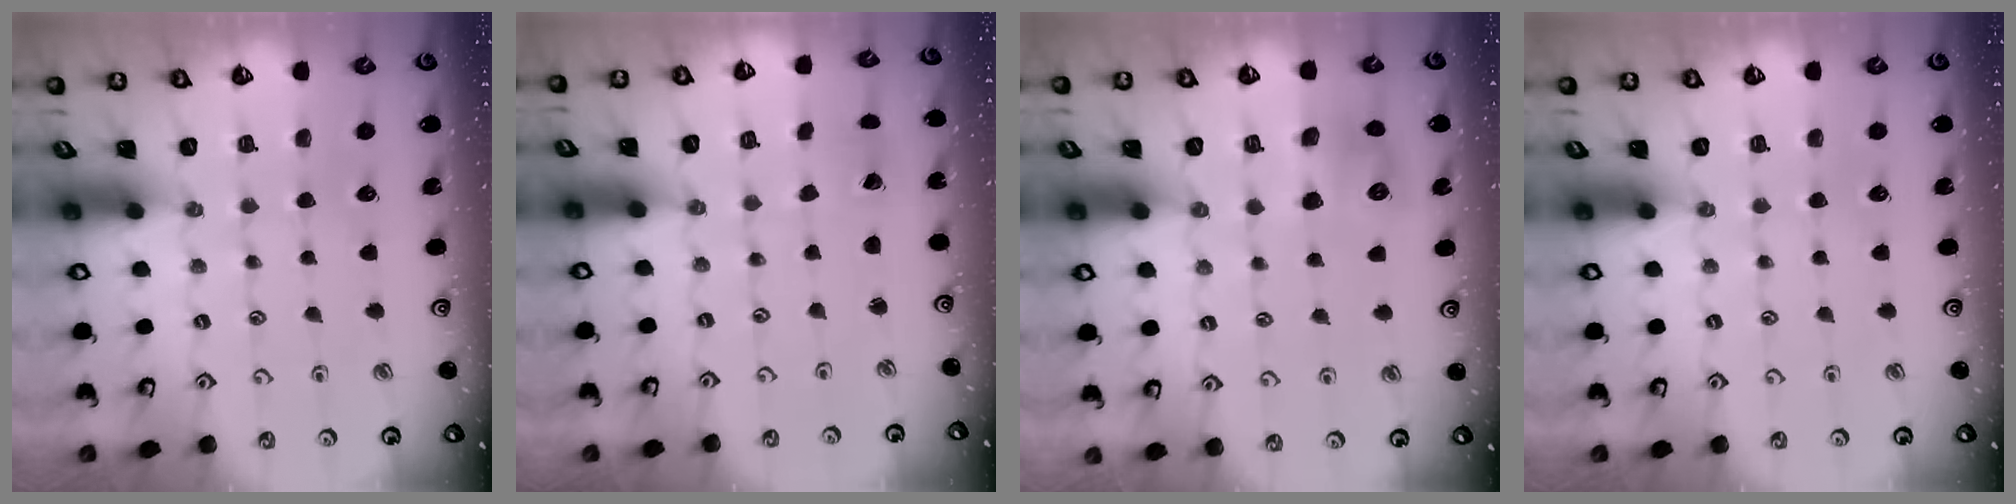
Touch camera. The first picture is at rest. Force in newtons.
{"total": 2.1, "press": 2.1, "slide": 0.1}
{"total": 8.4, "press": 8.4, "slide": 0.5}
{"total": 0.0}